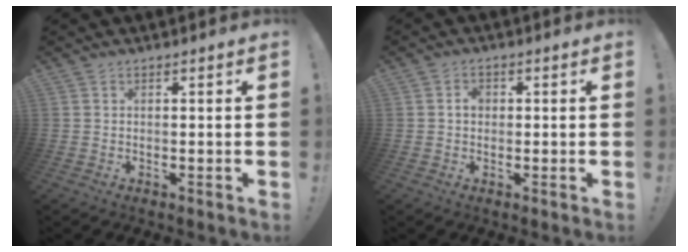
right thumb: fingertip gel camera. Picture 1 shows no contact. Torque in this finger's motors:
{"motor_torque": [0.36, 0.49, 0.38, -0.27, 0.17]}